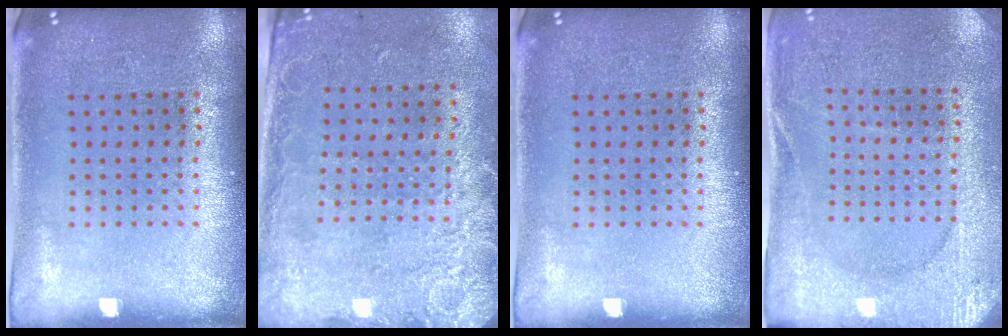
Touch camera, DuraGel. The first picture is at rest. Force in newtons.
{"total": 2.6, "press": 2.0, "slide": 1.7}
{"total": 0.0}
{"total": 2.6, "press": 2.6, "slide": 0.4}